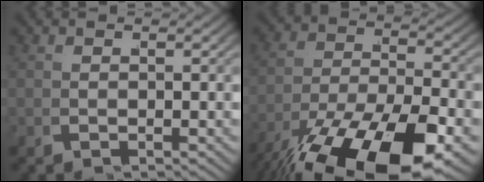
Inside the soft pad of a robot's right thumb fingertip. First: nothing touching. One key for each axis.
{"total": 12.2, "fx": -5.1, "fy": 6.1, "fz": 9.3, "tx": -0.160, "ty": -0.044, "tz": -0.052}